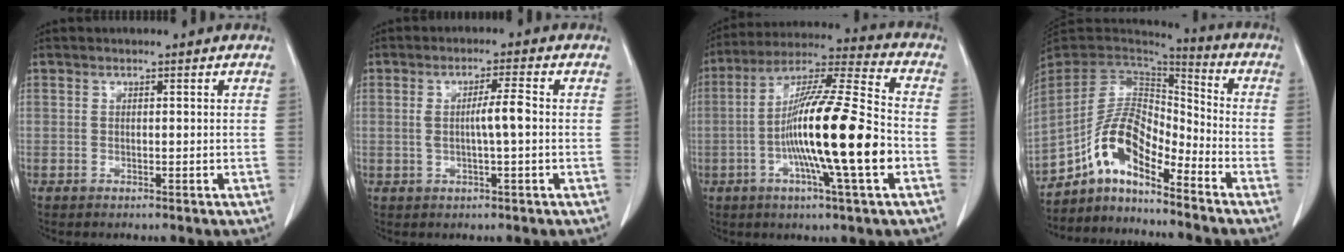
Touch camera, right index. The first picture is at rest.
{"total": 4.2, "force": [-0.1, 0.0, 4.2], "torque": [-0.072, 0.003, -0.001]}
{"total": 18.7, "force": [-4.0, 0.5, 18.2], "torque": [-0.322, -0.006, -0.078]}
{"total": 11.8, "force": [-8.0, 3.7, 7.8], "torque": [-0.155, 0.033, -0.150]}